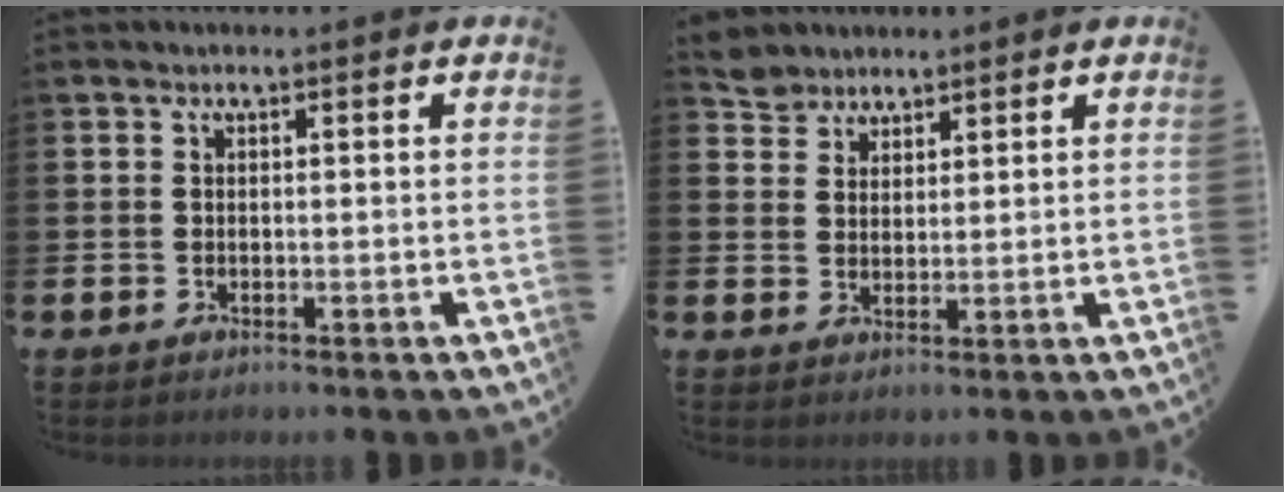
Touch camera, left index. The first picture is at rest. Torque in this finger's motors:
{"motor_torque": [0.41, -0.46, 0.11, 0.00]}